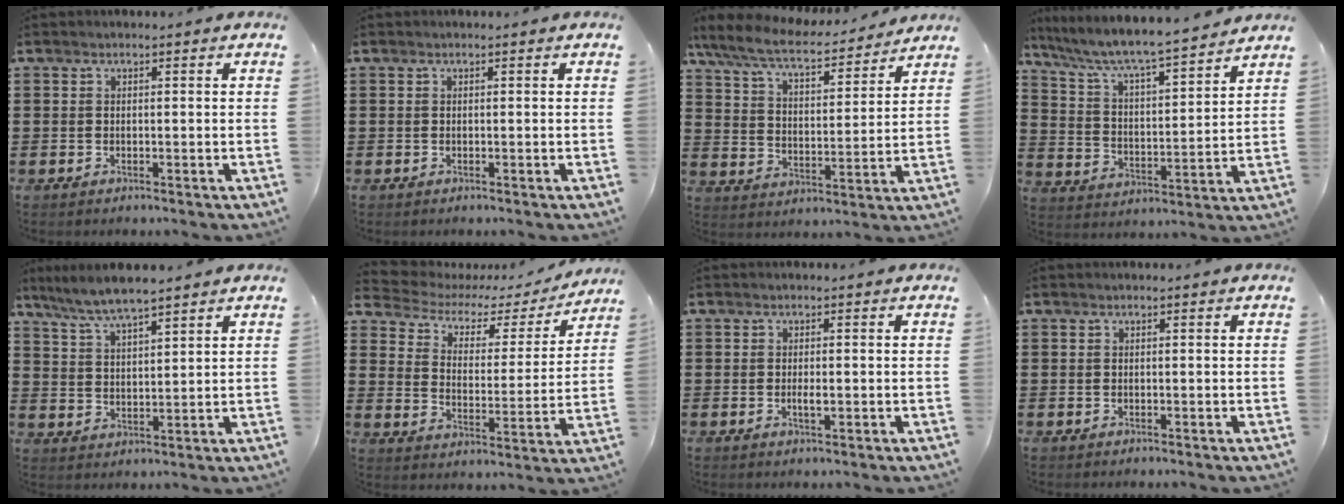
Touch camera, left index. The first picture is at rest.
{"total": 0.0}
{"total": 7.8, "force": [6.8, 1.1, 3.5], "torque": [-0.097, -0.038, 0.115]}
{"total": 6.0, "force": [5.4, 0.2, 2.6], "torque": [-0.074, -0.038, 0.085]}
{"total": 5.4, "force": [4.9, 0.2, 2.3], "torque": [-0.060, -0.016, 0.088]}
{"total": 4.2, "force": [3.2, 2.3, 1.4], "torque": [-0.050, -0.019, 0.047]}
{"total": 1.6, "force": [-0.2, 0.5, 1.5], "torque": [-0.029, -0.002, -0.002]}
{"total": 0.0}